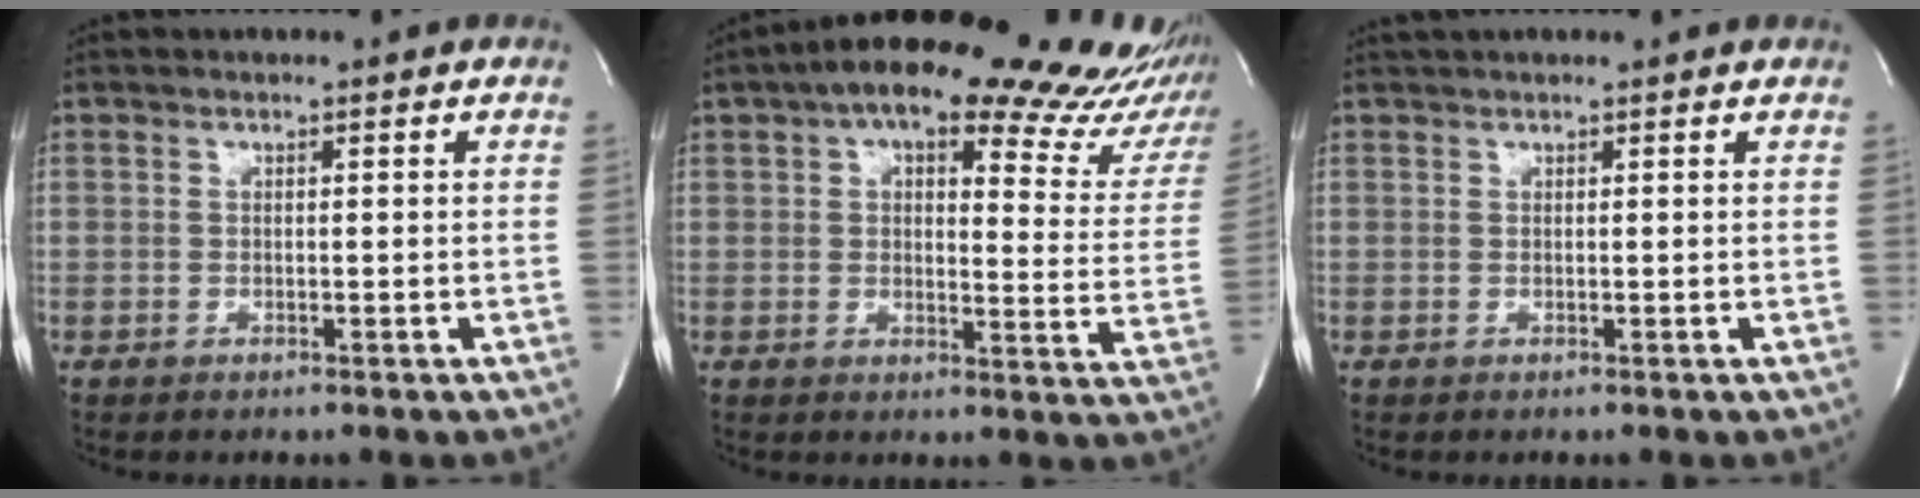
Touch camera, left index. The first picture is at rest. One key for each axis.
{"total": 25.1, "fx": 20.1, "fy": 7.5, "fz": 13.0, "tx": -0.175, "ty": -0.013, "tz": 0.223}
{"total": 3.6, "fx": 3.3, "fy": 0.6, "fz": 1.2, "tx": -0.019, "ty": 0.031, "tz": 0.045}